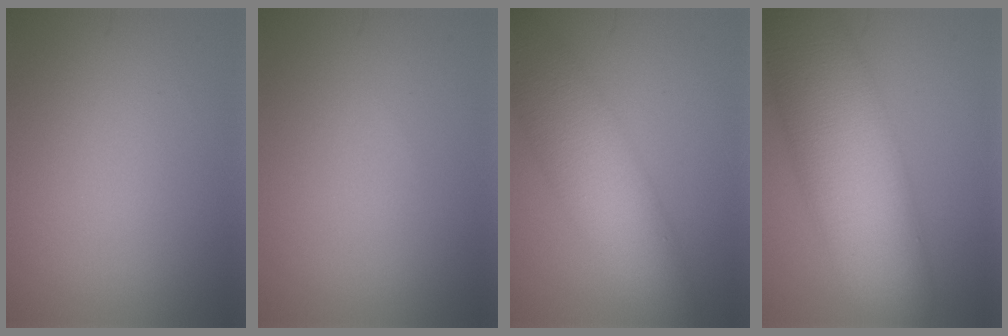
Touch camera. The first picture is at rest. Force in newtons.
{"total": 0.0}
{"total": 8.1, "press": 8.1, "slide": 0.5}
{"total": 13.7, "press": 13.7, "slide": 0.6}